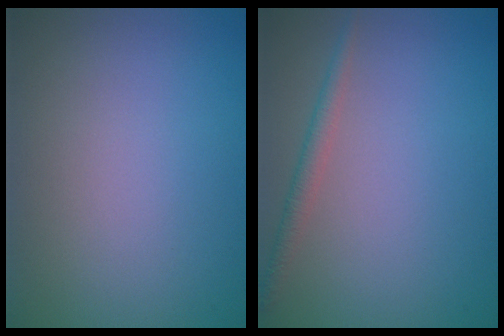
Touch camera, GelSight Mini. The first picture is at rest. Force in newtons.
{"total": 1.6, "press": 1.6, "slide": 0.0}